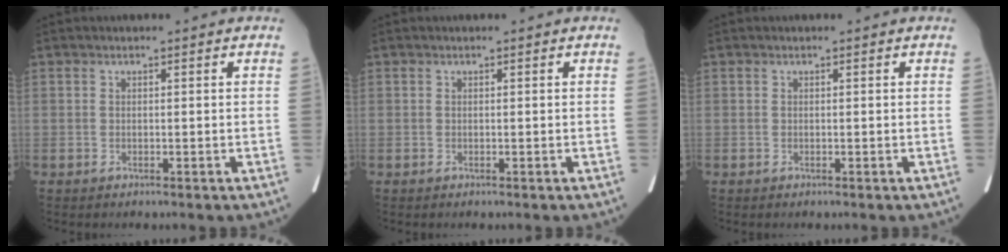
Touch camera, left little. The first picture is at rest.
{"total": 0.0}
{"total": 0.0}